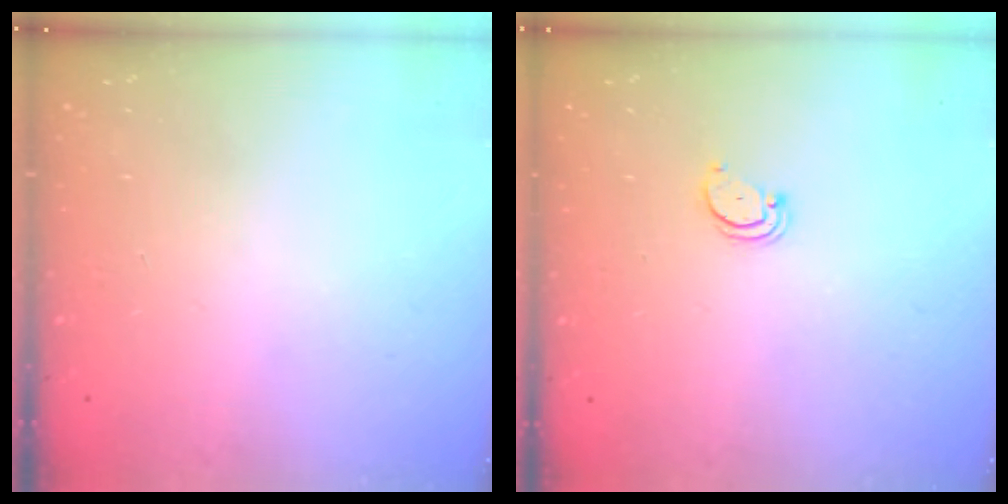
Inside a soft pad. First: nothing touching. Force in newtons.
{"total": 2.5, "press": 2.5, "slide": 0.3}